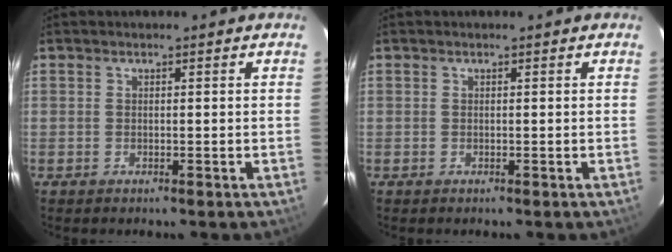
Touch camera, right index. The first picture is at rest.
{"total": 0.0}